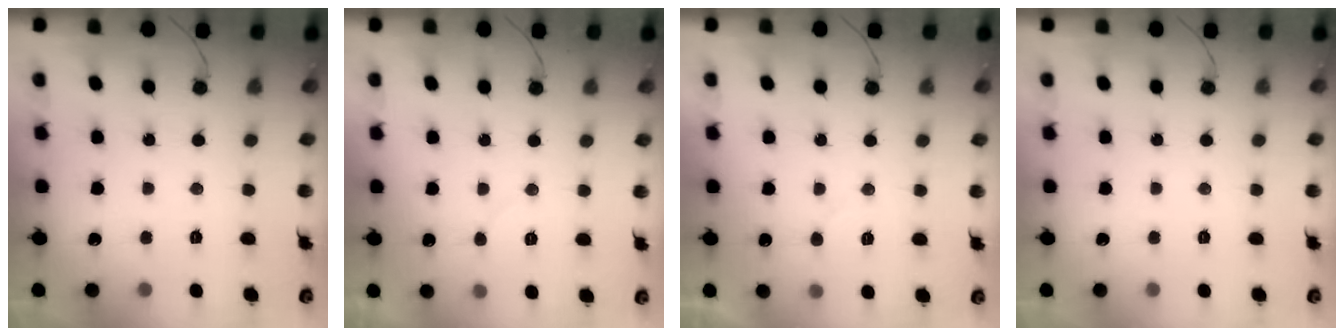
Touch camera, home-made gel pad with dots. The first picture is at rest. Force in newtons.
{"total": 4.4, "press": 4.4, "slide": 0.4}
{"total": 5.5, "press": 5.5, "slide": 0.3}
{"total": 0.0}